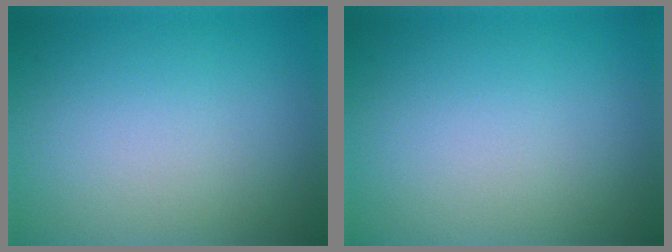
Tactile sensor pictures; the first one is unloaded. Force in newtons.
{"total": 0.0}